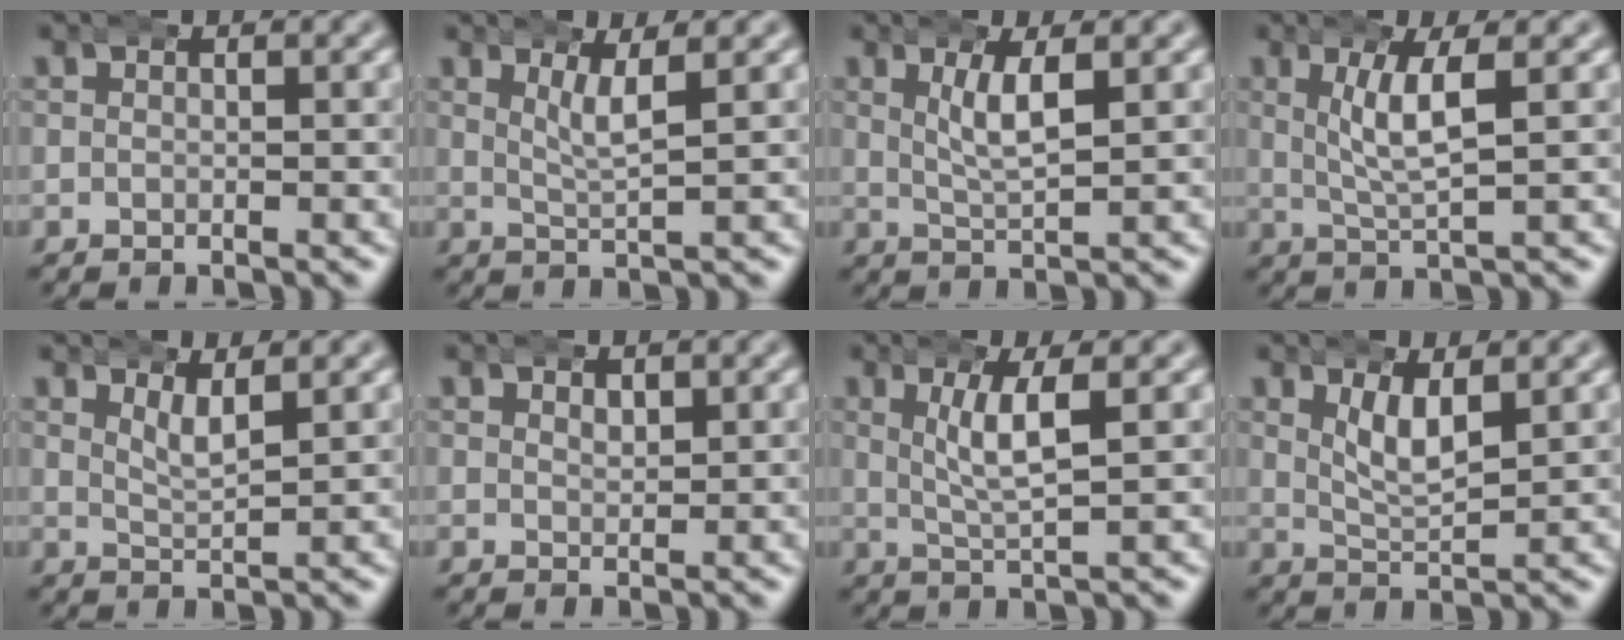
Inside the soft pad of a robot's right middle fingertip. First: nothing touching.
{"total": 2.8, "force": [1.7, 0.0, 2.2], "torque": [-0.043, -0.002, 0.032]}
{"total": 3.1, "force": [1.2, 0.4, 2.8], "torque": [-0.055, -0.003, 0.026]}
{"total": 3.5, "force": [1.1, 0.3, 3.3], "torque": [-0.061, -0.002, 0.024]}
{"total": 2.5, "force": [1.9, 0.2, 1.7], "torque": [-0.033, -0.008, 0.037]}
{"total": 1.0, "force": [0.7, 0.5, 0.4], "torque": [-0.006, -0.007, 0.017]}
{"total": 3.5, "force": [1.3, 0.1, 3.3], "torque": [-0.059, -0.002, 0.027]}
{"total": 3.5, "force": [1.7, 1.1, 2.9], "torque": [-0.059, -0.010, 0.036]}